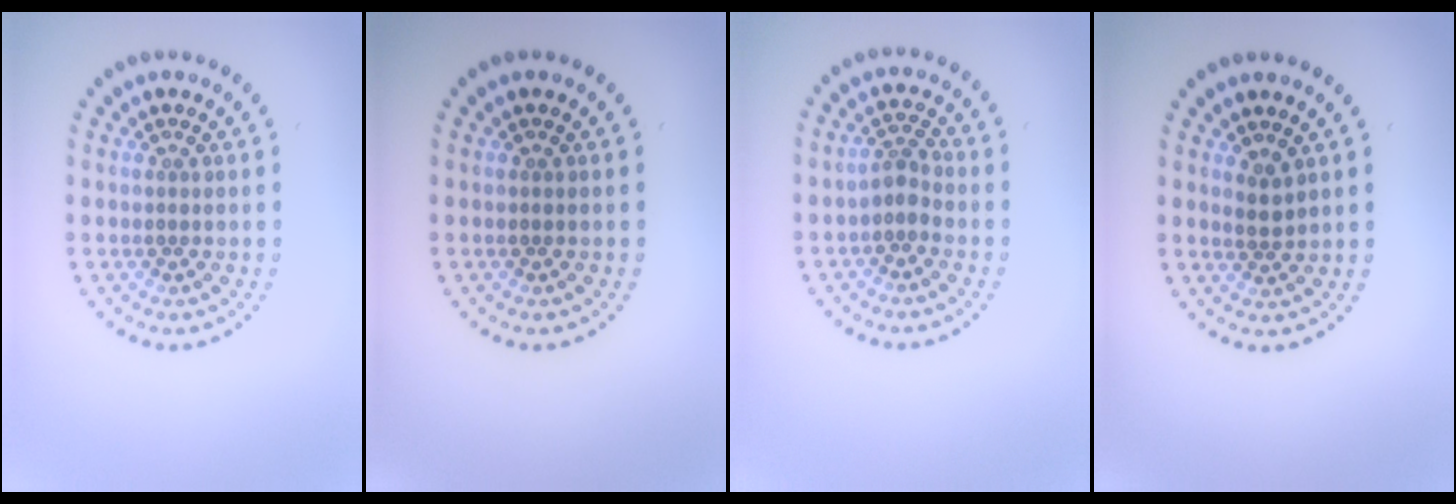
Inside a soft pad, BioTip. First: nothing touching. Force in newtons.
{"total": 0.0}
{"total": 1.7, "press": 1.4, "slide": 1.1}
{"total": 1.2, "press": 1.1, "slide": 0.5}